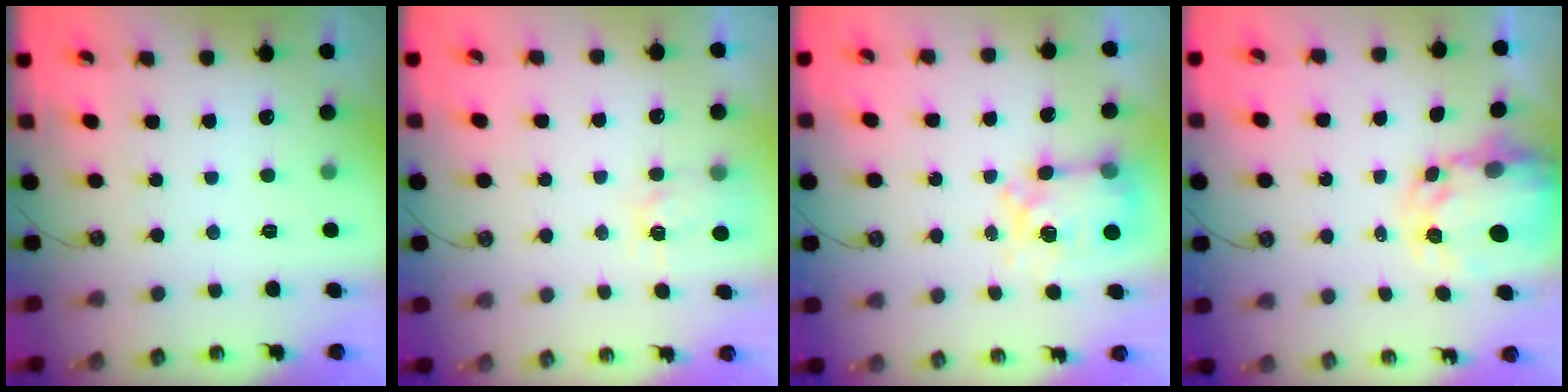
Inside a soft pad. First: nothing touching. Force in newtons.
{"total": 4.8, "press": 4.7, "slide": 0.6}
{"total": 7.4, "press": 7.4, "slide": 0.7}
{"total": 5.5, "press": 5.5, "slide": 0.6}